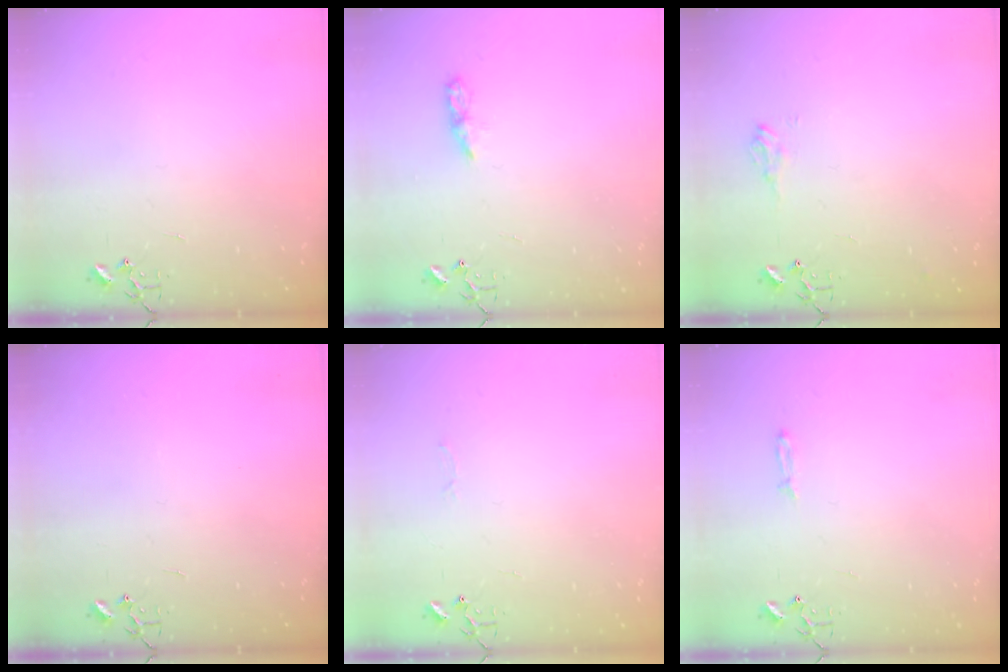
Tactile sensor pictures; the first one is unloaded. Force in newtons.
{"total": 5.1, "press": 5.1, "slide": 0.6}
{"total": 8.5, "press": 8.4, "slide": 0.8}
{"total": 0.0}
{"total": 2.5, "press": 2.5, "slide": 0.4}
{"total": 3.5, "press": 3.5, "slide": 0.5}